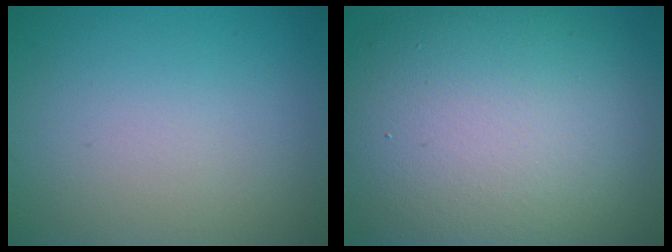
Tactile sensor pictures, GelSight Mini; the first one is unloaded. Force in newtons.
{"total": 14.9, "press": 14.8, "slide": 0.9}